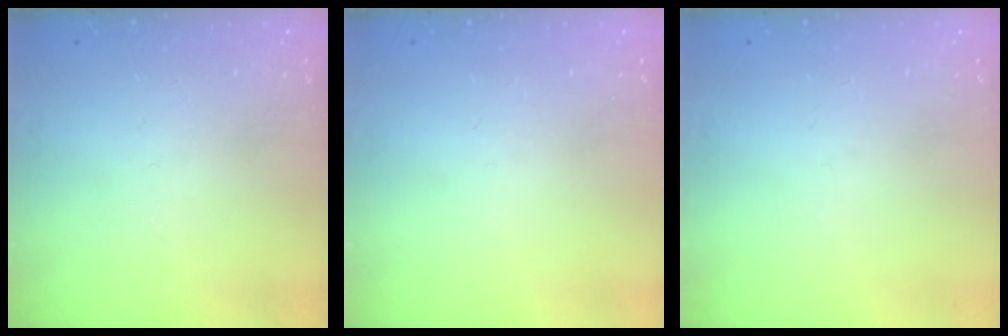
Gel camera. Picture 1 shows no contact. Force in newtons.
{"total": 0.0}
{"total": 0.0}